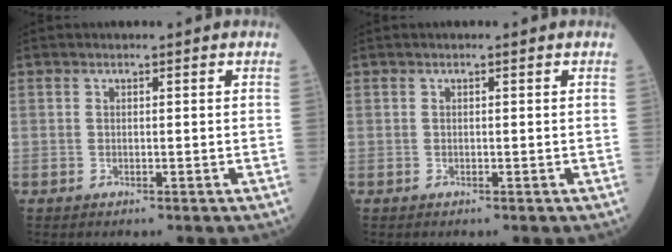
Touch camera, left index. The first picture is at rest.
{"total": 0.0}